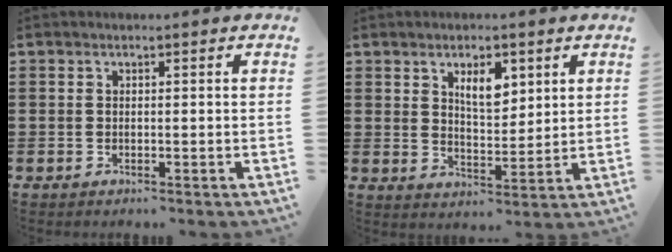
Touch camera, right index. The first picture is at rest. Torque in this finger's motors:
{"motor_torque": [0.51, 0.38, 0.24, 0.12]}